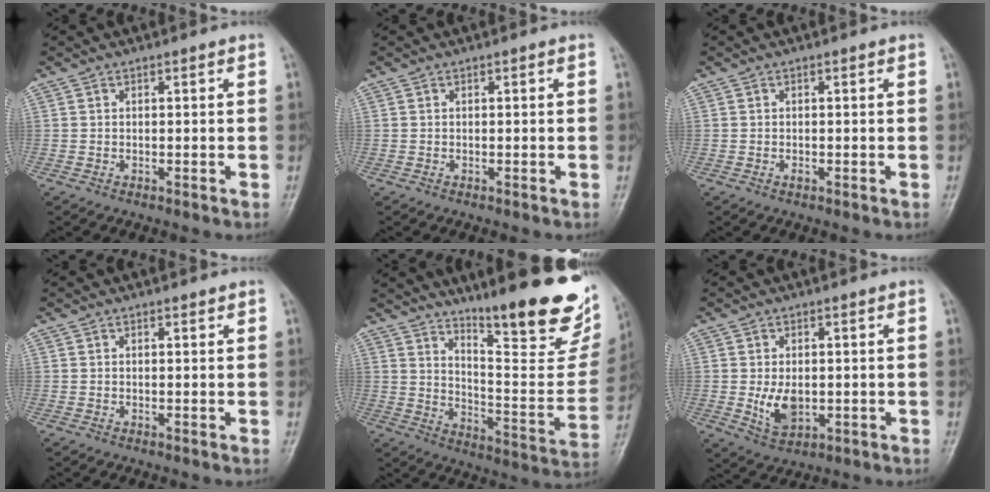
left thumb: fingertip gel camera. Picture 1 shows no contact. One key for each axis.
{"total": 0.0}
{"total": 0.5, "fx": -0.1, "fy": 0.3, "fz": 0.4, "tx": -0.006, "ty": -0.001, "tz": -0.002}
{"total": 0.6, "fx": 0.5, "fy": 0.2, "fz": 0.3, "tx": -0.008, "ty": -0.003, "tz": 0.006}
{"total": 25.5, "fx": 17.7, "fy": 5.9, "fz": 17.4, "tx": -0.211, "ty": -0.101, "tz": 0.251}
{"total": 5.7, "fx": -0.2, "fy": 3.6, "fz": 4.4, "tx": -0.069, "ty": -0.012, "tz": 0.008}